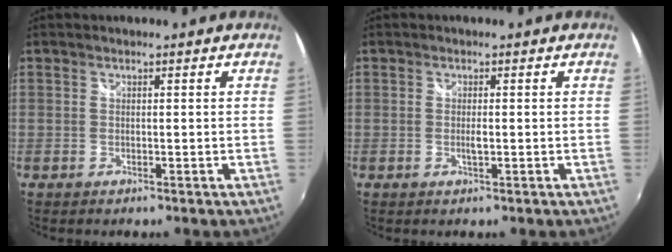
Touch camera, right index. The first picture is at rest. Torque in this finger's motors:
{"motor_torque": [0.70, -0.14, 0.25, 0.06]}